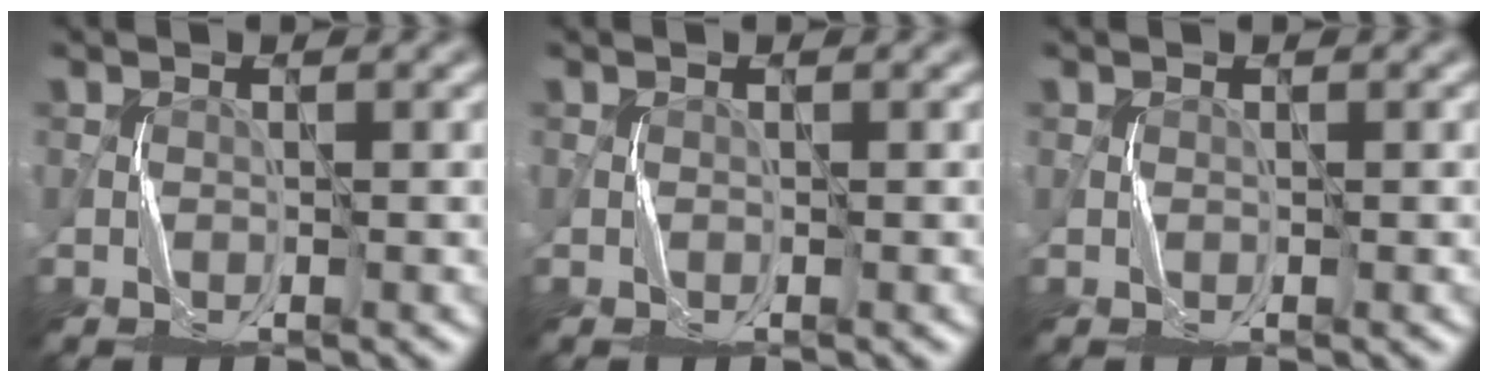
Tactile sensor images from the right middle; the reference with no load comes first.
{"total": 0.0}
{"total": 0.0}